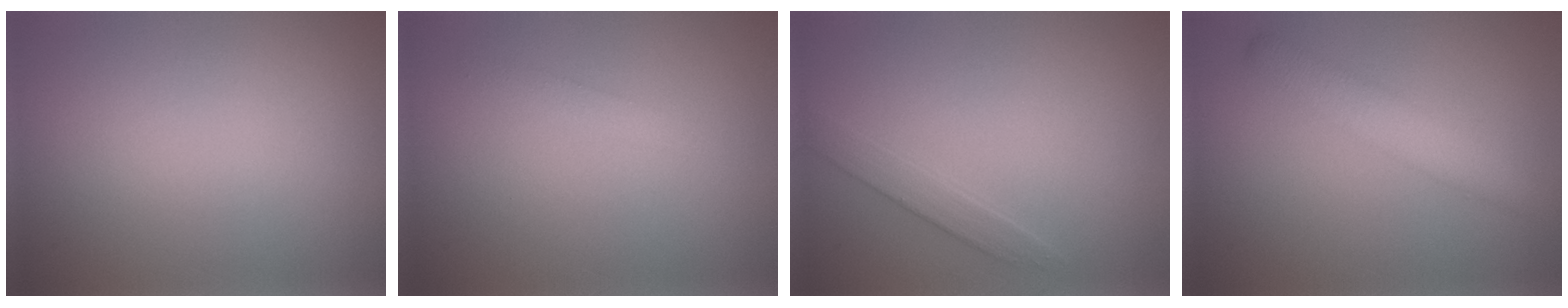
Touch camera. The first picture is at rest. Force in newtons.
{"total": 0.9, "press": 0.9, "slide": 0.1}
{"total": 1.6, "press": 1.6, "slide": 0.0}
{"total": 2.7, "press": 2.7, "slide": 0.0}